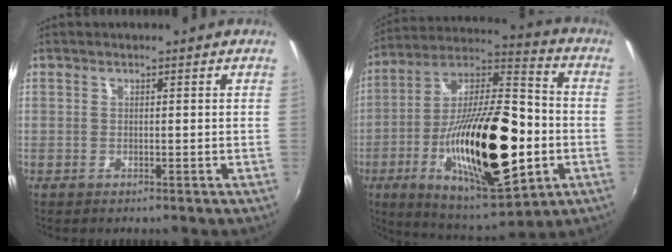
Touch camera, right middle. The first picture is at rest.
{"total": 29.4, "force": [-7.0, 10.7, 26.5], "torque": [-0.478, -0.019, -0.105]}